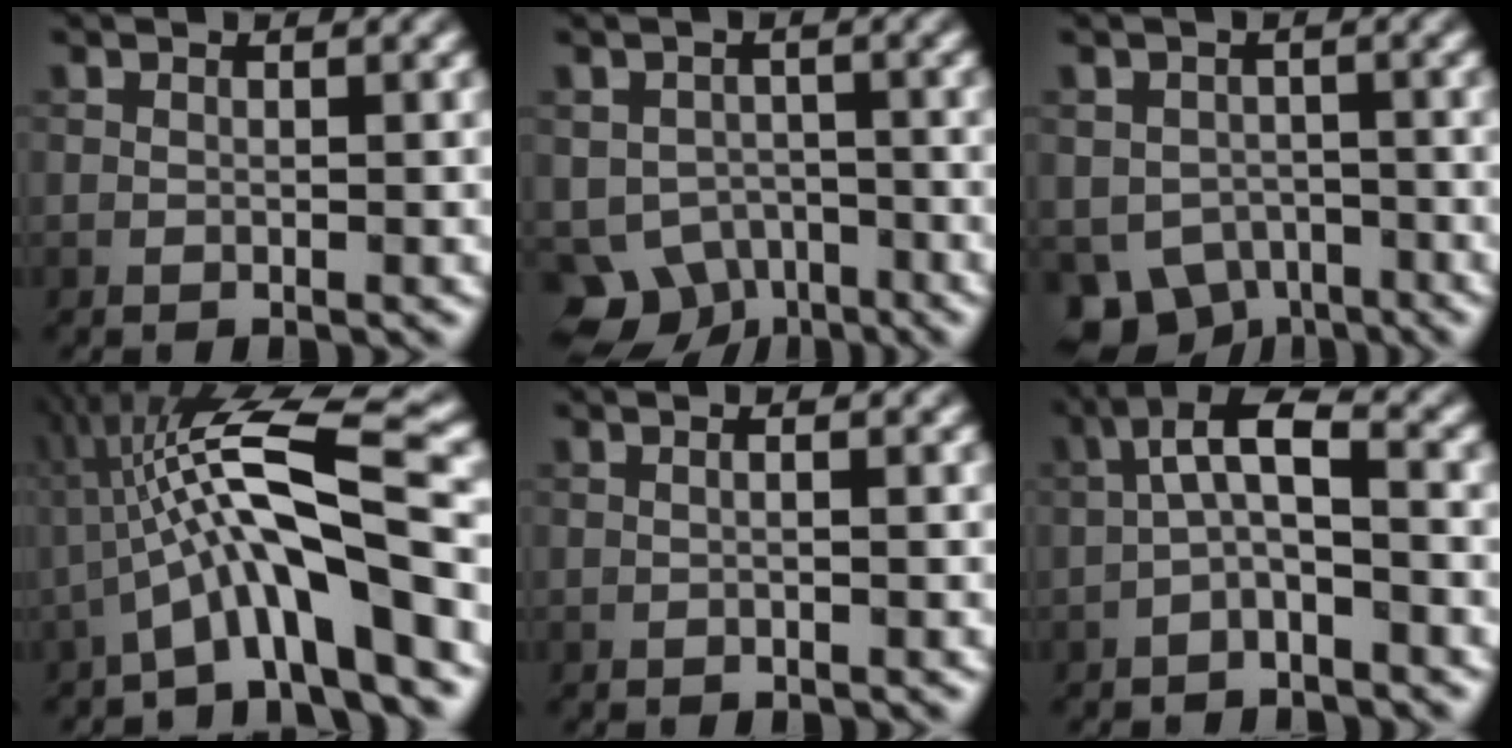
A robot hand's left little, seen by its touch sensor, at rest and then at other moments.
{"total": 5.1, "force": [-2.9, 3.8, 1.8], "torque": [-0.016, -0.016, -0.050]}
{"total": 6.1, "force": [-3.5, 4.5, 2.3], "torque": [-0.034, -0.022, -0.055]}
{"total": 9.6, "force": [-1.8, 1.6, 9.3], "torque": [-0.155, 0.029, -0.038]}
{"total": 1.0, "force": [0.2, 0.3, 0.9], "torque": [-0.006, -0.006, -0.007]}
{"total": 3.9, "force": [-0.8, 1.1, 3.6], "torque": [-0.073, 0.020, -0.026]}